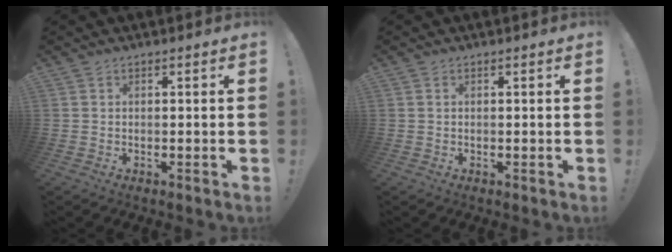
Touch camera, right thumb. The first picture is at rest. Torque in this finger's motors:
{"motor_torque": [0.01, -0.01, 0.09, 0.04, 0.00]}